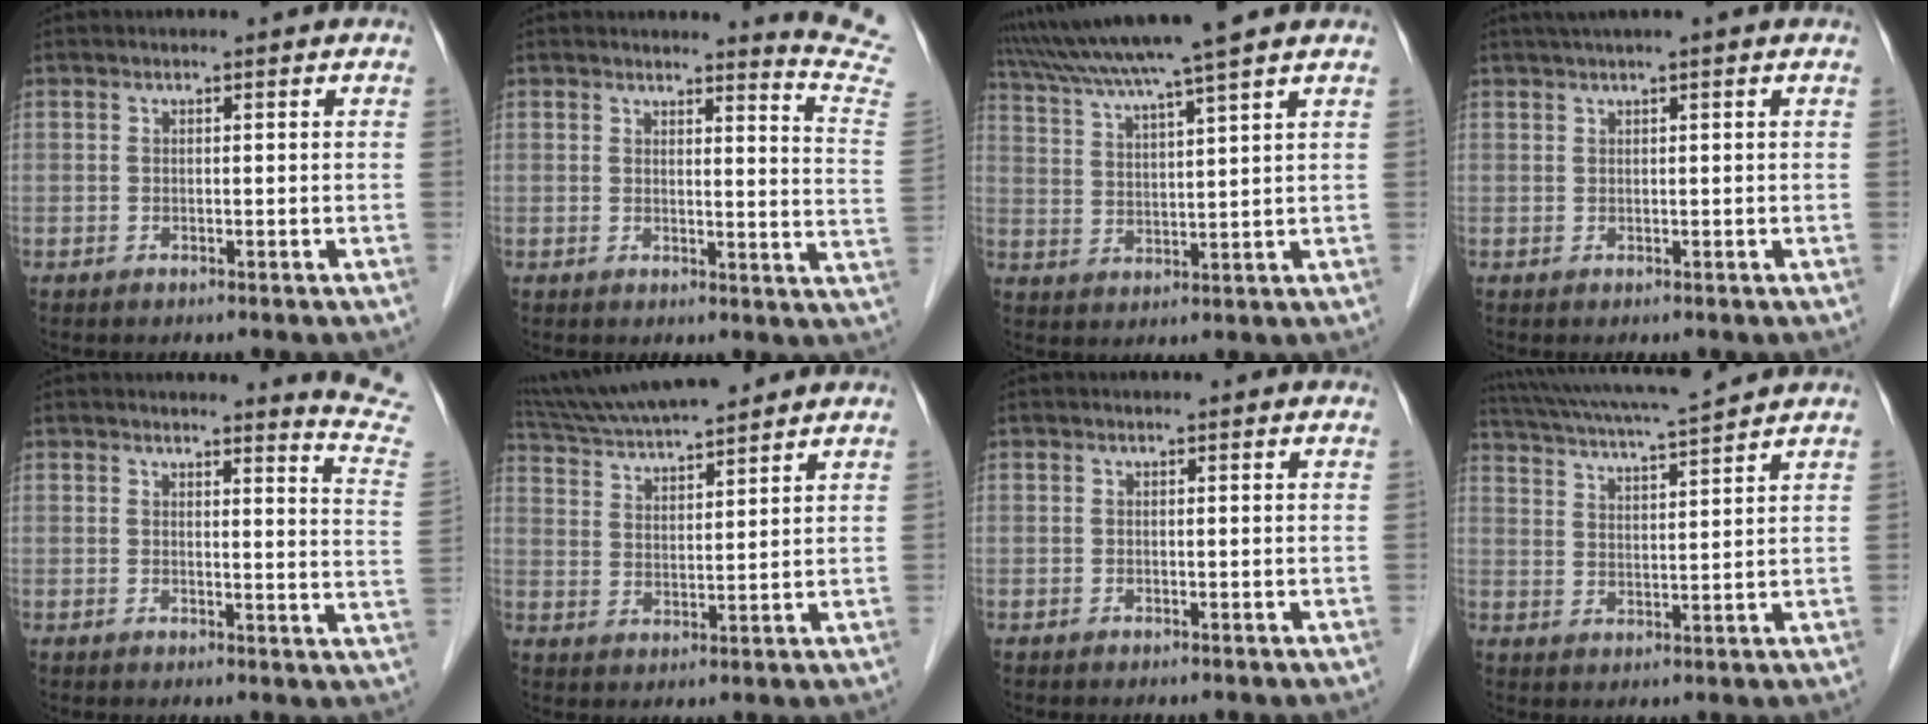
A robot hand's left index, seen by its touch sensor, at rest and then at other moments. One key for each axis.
{"total": 9.2, "fx": 9.0, "fy": -1.7, "fz": 0.7, "tx": -0.010, "ty": -0.115, "tz": 0.080}
{"total": 13.3, "fx": 11.2, "fy": -1.5, "fz": 7.0, "tx": -0.127, "ty": 0.020, "tz": 0.179}
{"total": 2.5, "fx": 1.8, "fy": -0.5, "fz": 1.6, "tx": -0.028, "ty": 0.018, "tz": 0.035}
{"total": 8.7, "fx": 8.6, "fy": -1.5, "fz": 0.5, "tx": -0.008, "ty": -0.103, "tz": 0.074}
{"total": 14.6, "fx": 13.2, "fy": 1.2, "fz": 6.1, "tx": -0.113, "ty": 0.026, "tz": 0.224}
{"total": 1.2, "fx": 1.1, "fy": 0.2, "fz": 0.2, "tx": -0.012, "ty": 0.013, "tz": 0.010}
{"total": 12.9, "fx": 11.8, "fy": -0.7, "fz": 5.2, "tx": -0.104, "ty": 0.019, "tz": 0.183}